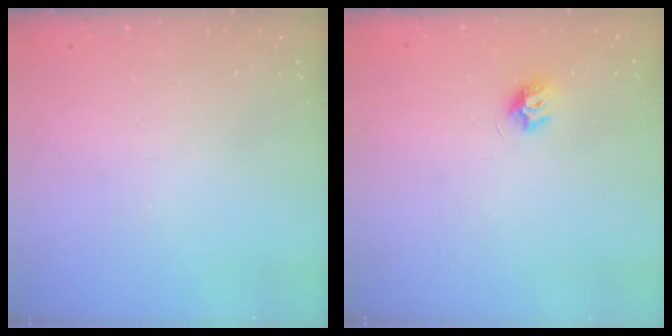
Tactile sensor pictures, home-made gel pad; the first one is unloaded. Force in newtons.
{"total": 6.8, "press": 6.8, "slide": 0.5}